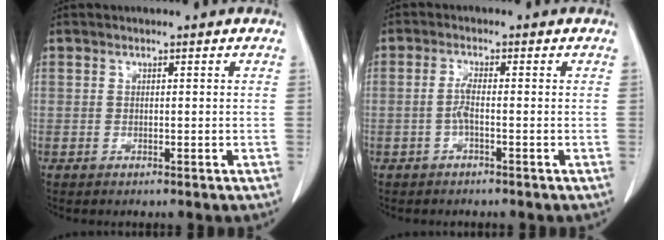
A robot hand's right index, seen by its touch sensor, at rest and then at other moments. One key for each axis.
{"total": 2.2, "fx": -0.7, "fy": 0.1, "fz": 2.1, "tx": -0.044, "ty": 0.001, "tz": -0.017}